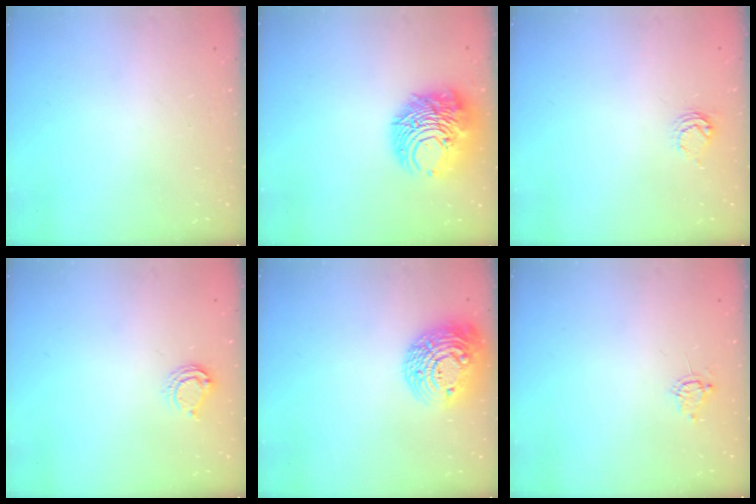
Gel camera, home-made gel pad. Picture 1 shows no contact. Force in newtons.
{"total": 13.2, "press": 13.1, "slide": 1.6}
{"total": 4.9, "press": 4.8, "slide": 0.5}
{"total": 6.3, "press": 6.3, "slide": 0.5}
{"total": 15.9, "press": 15.9, "slide": 1.0}
{"total": 4.5, "press": 4.4, "slide": 0.9}